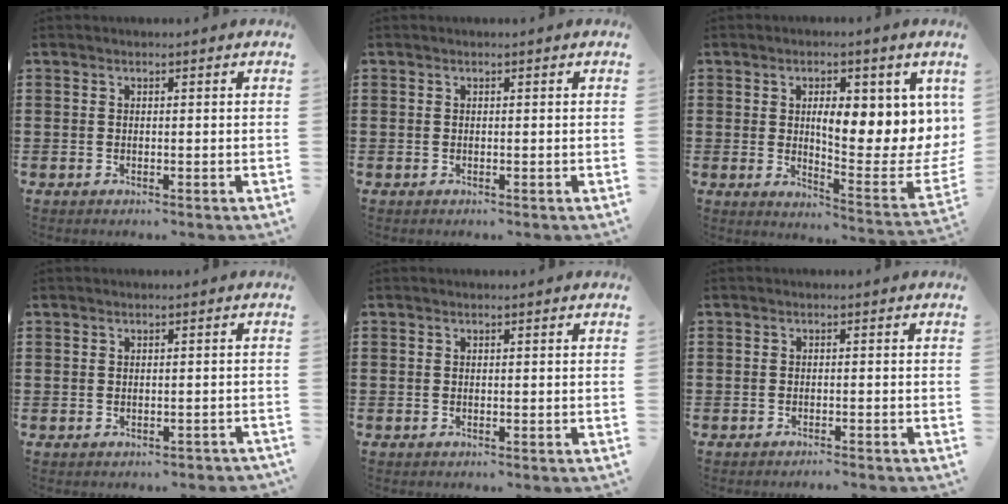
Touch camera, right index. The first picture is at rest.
{"total": 0.0}
{"total": 8.8, "force": [2.9, 3.3, 7.6], "torque": [-0.108, -0.030, 0.040]}
{"total": 0.8, "force": [-0.6, 0.5, 0.0], "torque": [-0.003, 0.001, -0.014]}
{"total": 0.0}
{"total": 1.1, "force": [-1.0, -0.3, 0.2], "torque": [-0.006, -0.001, -0.019]}